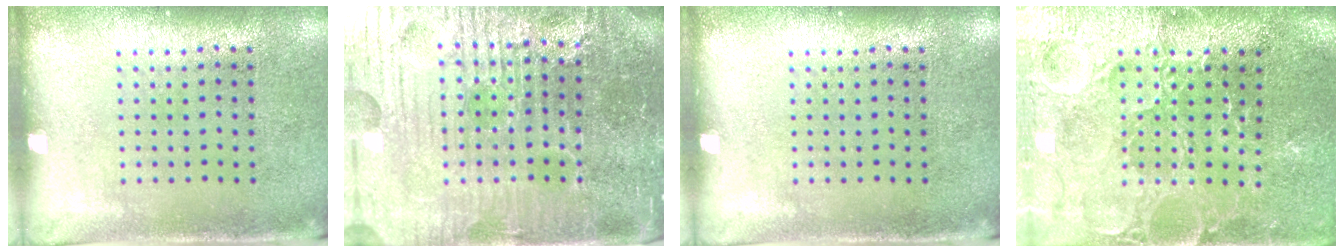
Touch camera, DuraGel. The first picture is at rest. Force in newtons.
{"total": 6.2, "press": 5.7, "slide": 2.4}
{"total": 0.0}
{"total": 3.7, "press": 3.6, "slide": 0.8}